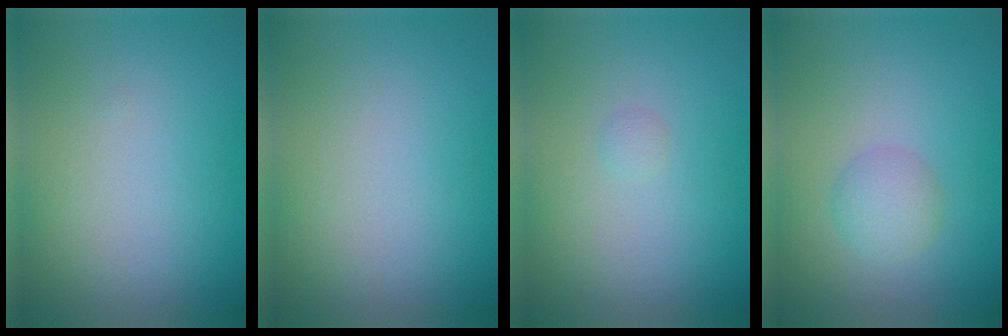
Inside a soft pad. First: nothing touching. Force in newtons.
{"total": 0.0}
{"total": 0.5, "press": 0.5, "slide": 0.1}
{"total": 1.9, "press": 1.9, "slide": 0.0}